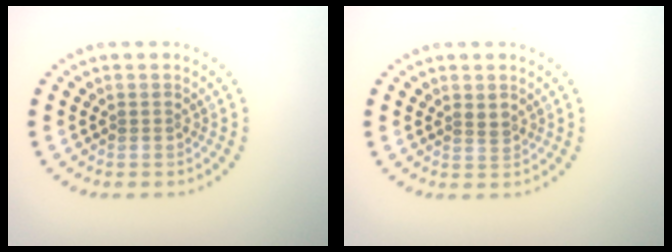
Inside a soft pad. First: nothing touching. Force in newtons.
{"total": 0.8, "press": 0.6, "slide": 0.6}